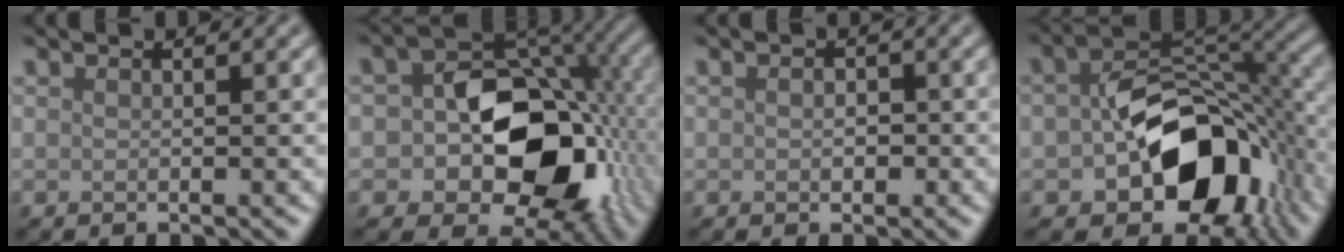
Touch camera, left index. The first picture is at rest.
{"total": 12.1, "force": [-1.9, 8.3, 8.6], "torque": [-0.119, -0.004, -0.040]}
{"total": 1.0, "force": [-0.1, 0.8, 0.6], "torque": [-0.010, -0.002, -0.002]}
{"total": 12.1, "force": [-3.7, 7.8, 8.4], "torque": [-0.127, -0.004, -0.059]}